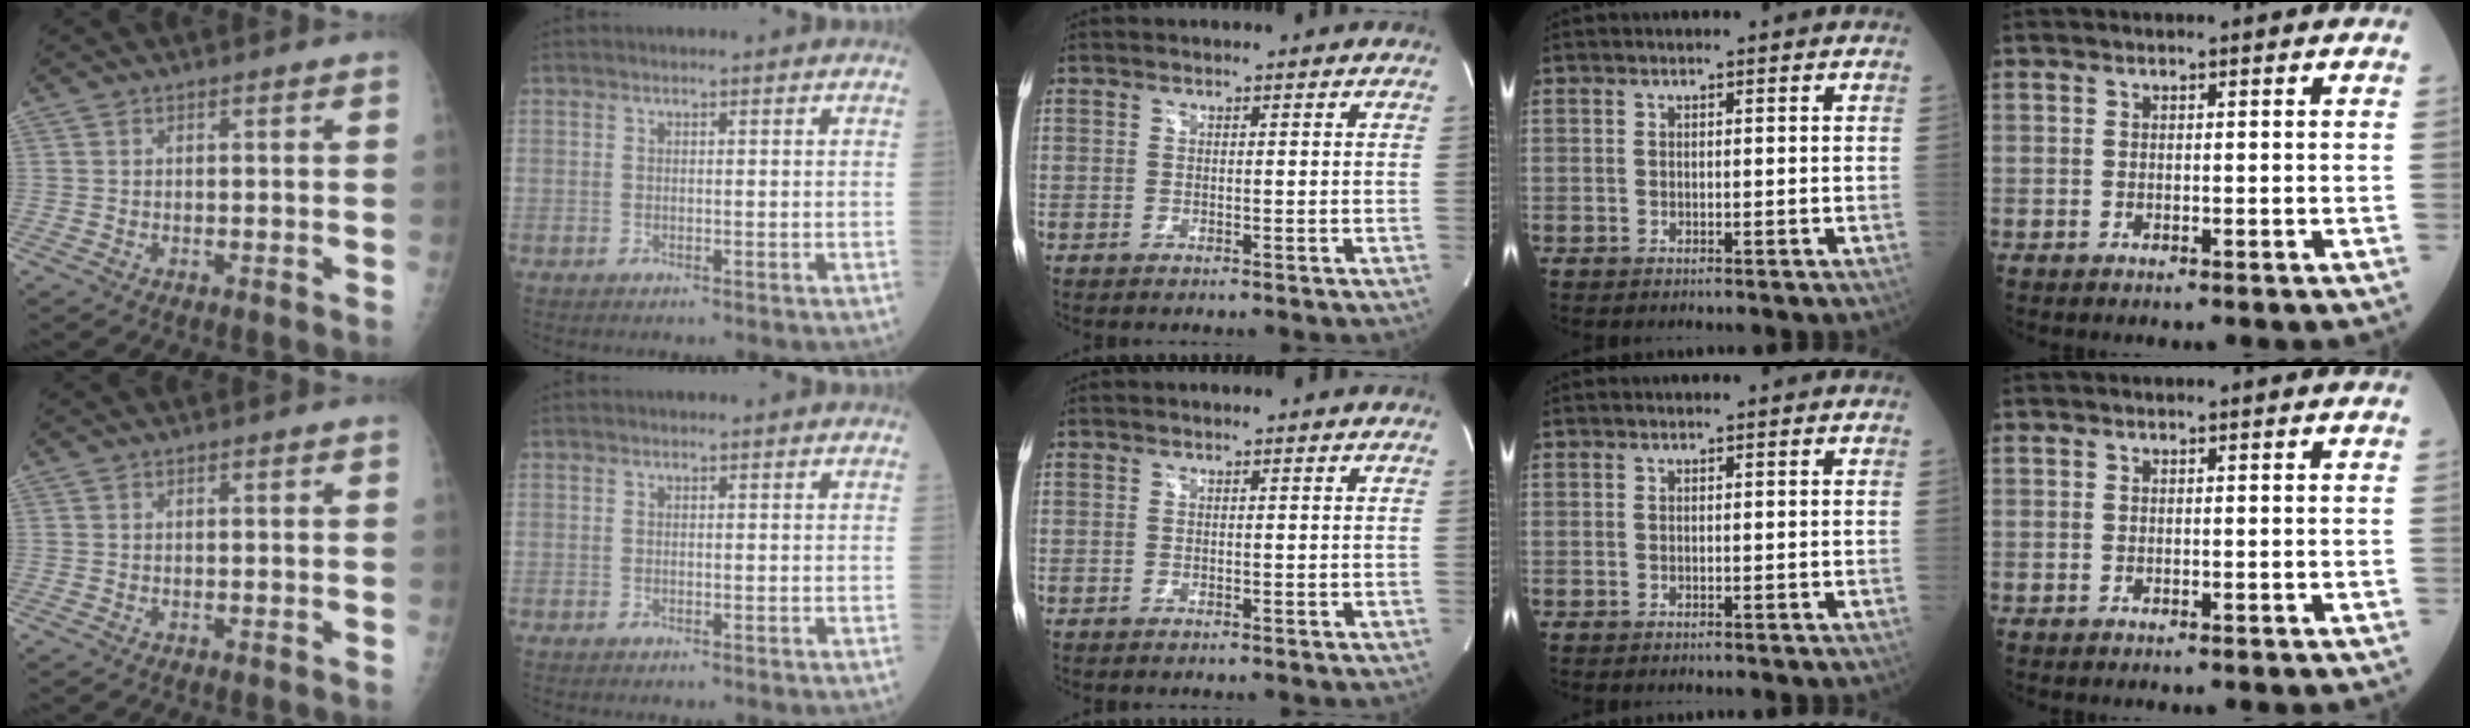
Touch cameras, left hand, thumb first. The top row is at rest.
{}